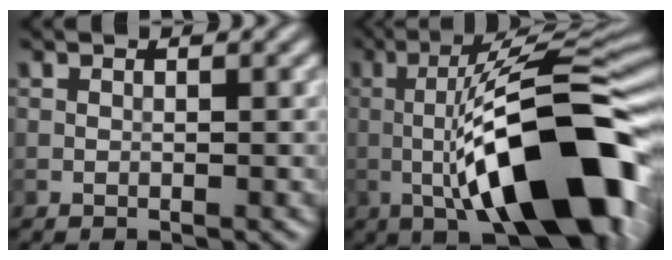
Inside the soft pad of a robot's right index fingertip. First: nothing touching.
{"total": 13.9, "force": [-3.2, 4.1, 12.9], "torque": [-0.200, 0.018, -0.054]}